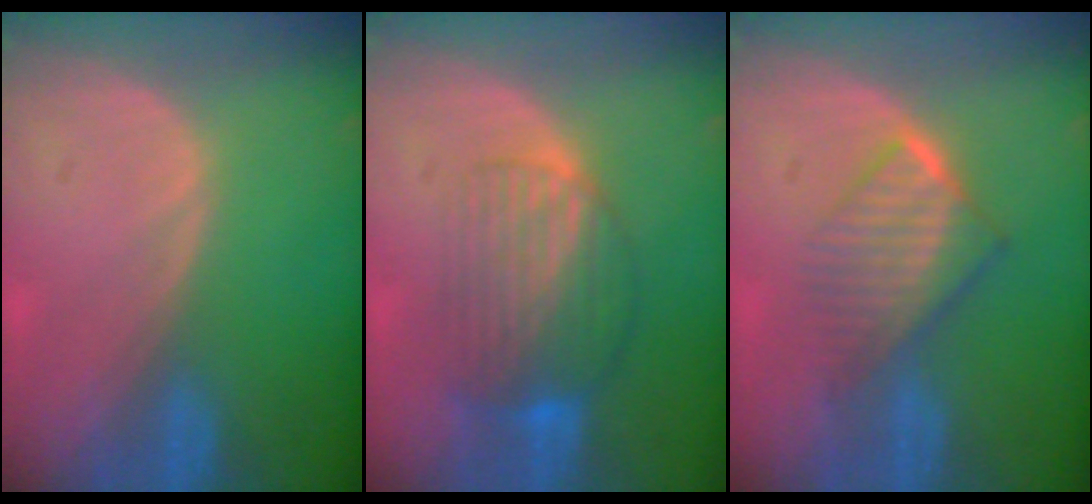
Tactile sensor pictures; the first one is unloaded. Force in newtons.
{"total": 8.0, "press": 7.1, "slide": 3.7}
{"total": 6.7, "press": 6.0, "slide": 2.9}